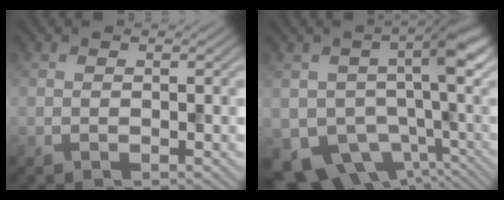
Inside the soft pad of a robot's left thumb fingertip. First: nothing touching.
{"total": 11.7, "force": [-3.0, 8.2, 7.8], "torque": [-0.121, -0.031, -0.046]}